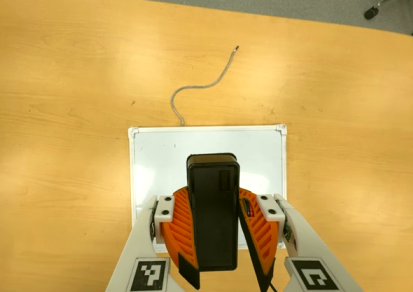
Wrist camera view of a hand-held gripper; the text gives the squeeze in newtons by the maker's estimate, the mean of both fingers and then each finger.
{"total": 9.0, "left": 9.4, "right": 8.6}